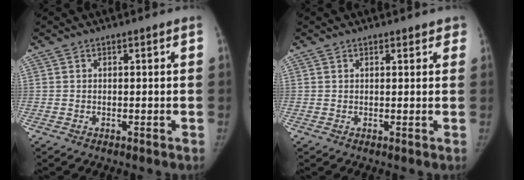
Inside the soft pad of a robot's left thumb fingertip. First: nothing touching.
{"total": 1.9, "force": [1.4, 0.9, 1.0], "torque": [0.006, 0.000, 0.010]}